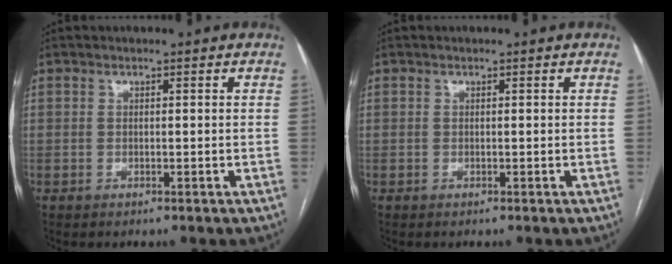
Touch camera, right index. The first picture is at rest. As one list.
[{"total": 0.0}]